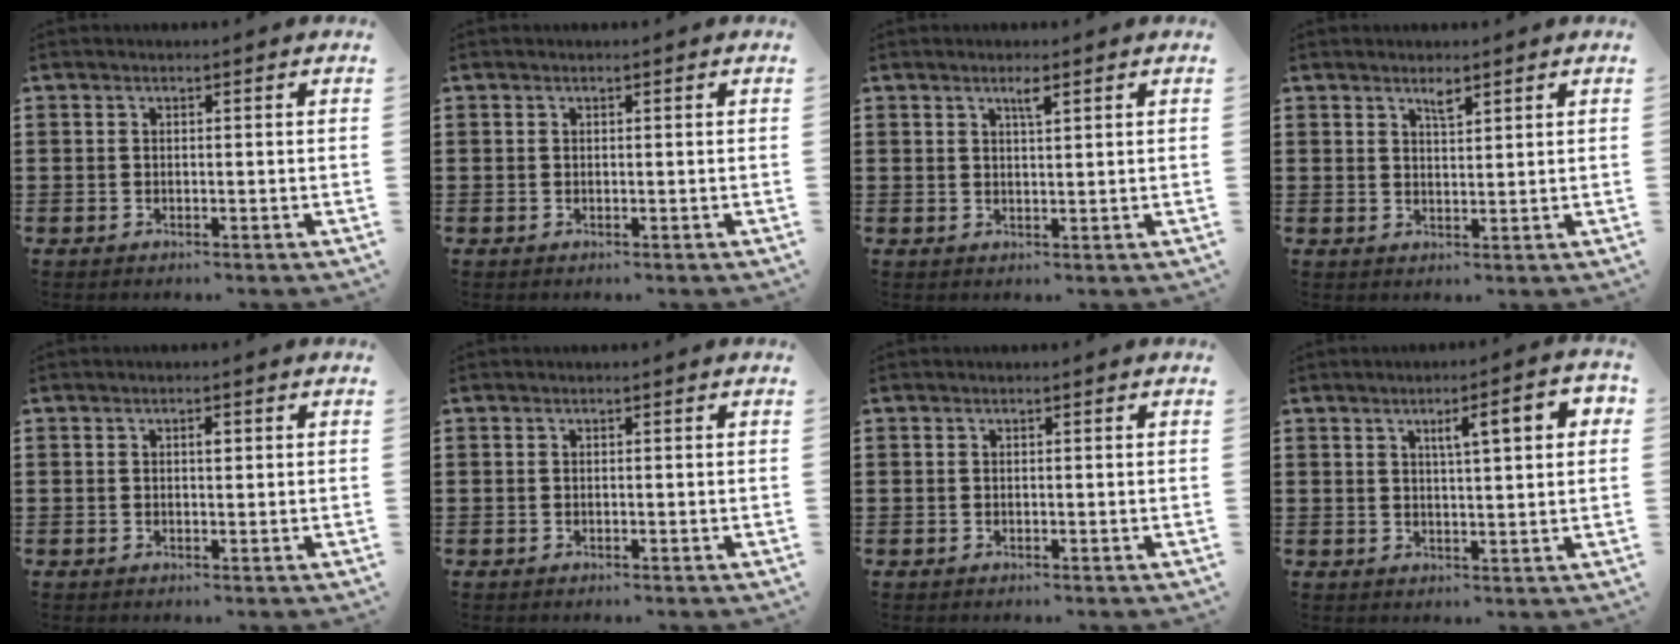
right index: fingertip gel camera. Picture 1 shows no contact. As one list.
[{"total": 0.0}, {"total": 2.0, "force": [1.3, 0.3, 1.5], "torque": [-0.024, -0.002, 0.019]}, {"total": 2.1, "force": [1.6, 0.5, 1.2], "torque": [-0.019, -0.001, 0.027]}, {"total": 1.1, "force": [0.3, 0.4, 1.0], "torque": [-0.012, -0.001, 0.003]}, {"total": 0.0}, {"total": 0.0}, {"total": 5.8, "force": [2.0, 1.2, 5.3], "torque": [-0.091, -0.001, 0.025]}]